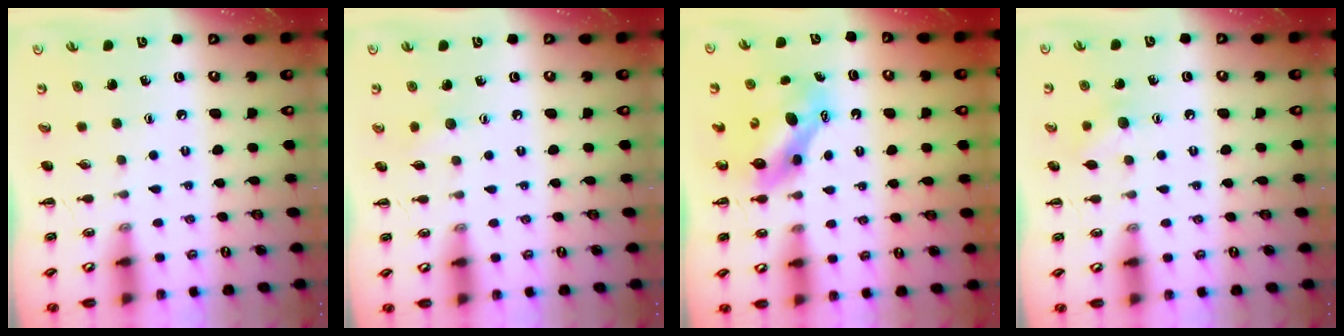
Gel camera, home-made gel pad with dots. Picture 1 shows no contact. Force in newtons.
{"total": 4.3, "press": 4.2, "slide": 1.0}
{"total": 7.1, "press": 7.0, "slide": 1.2}
{"total": 7.9, "press": 7.7, "slide": 1.4}